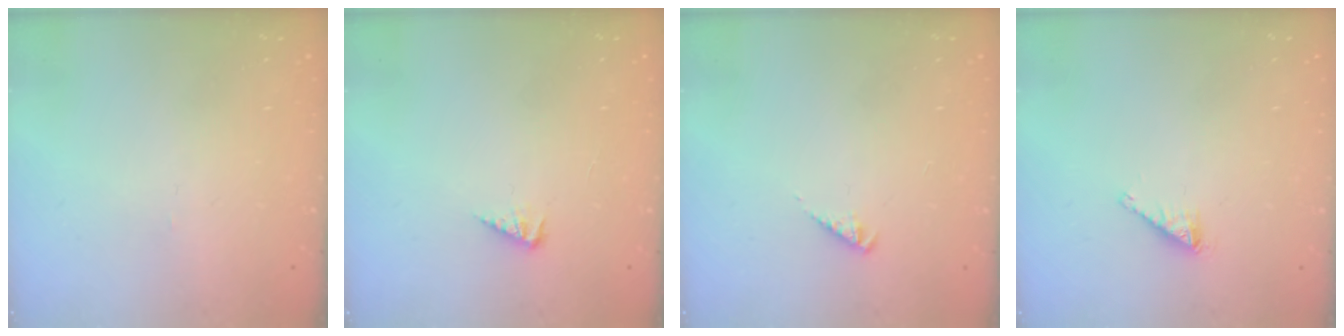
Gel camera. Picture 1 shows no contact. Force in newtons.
{"total": 2.6, "press": 2.6, "slide": 0.5}
{"total": 1.8, "press": 1.7, "slide": 0.4}
{"total": 1.7, "press": 1.7, "slide": 0.2}